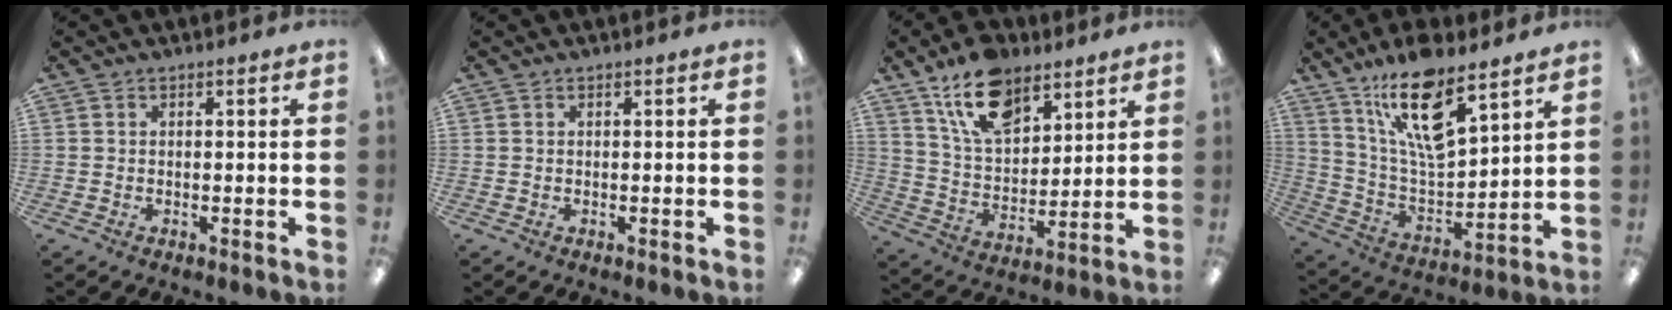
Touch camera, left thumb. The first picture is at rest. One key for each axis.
{"total": 0.0}
{"total": 15.1, "fx": 9.8, "fy": 8.3, "fz": 7.9, "tx": -0.141, "ty": -0.036, "tz": 0.182}
{"total": 17.5, "fx": 12.0, "fy": 5.5, "fz": 11.5, "tx": -0.217, "ty": -0.067, "tz": 0.202}